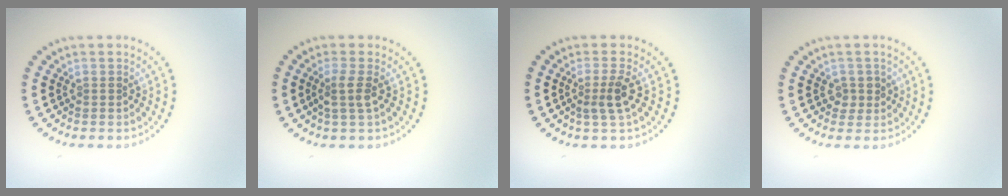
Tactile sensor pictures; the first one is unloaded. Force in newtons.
{"total": 1.9, "press": 1.5, "slide": 1.1}
{"total": 2.4, "press": 1.8, "slide": 1.5}
{"total": 1.4, "press": 1.3, "slide": 0.7}